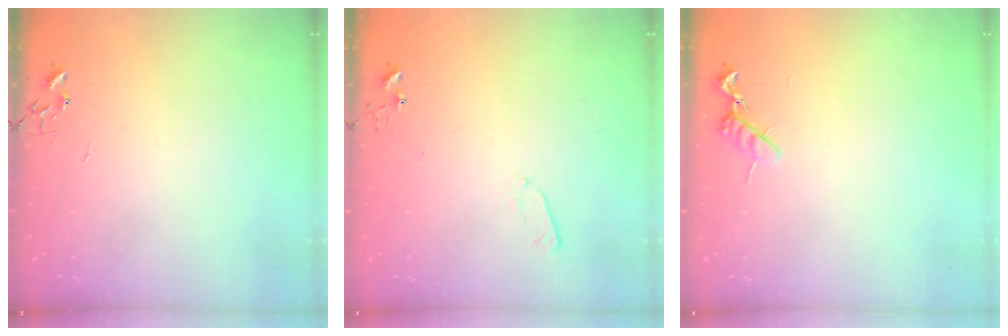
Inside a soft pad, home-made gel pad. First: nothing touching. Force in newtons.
{"total": 3.4, "press": 3.4, "slide": 0.5}
{"total": 9.1, "press": 9.1, "slide": 0.6}